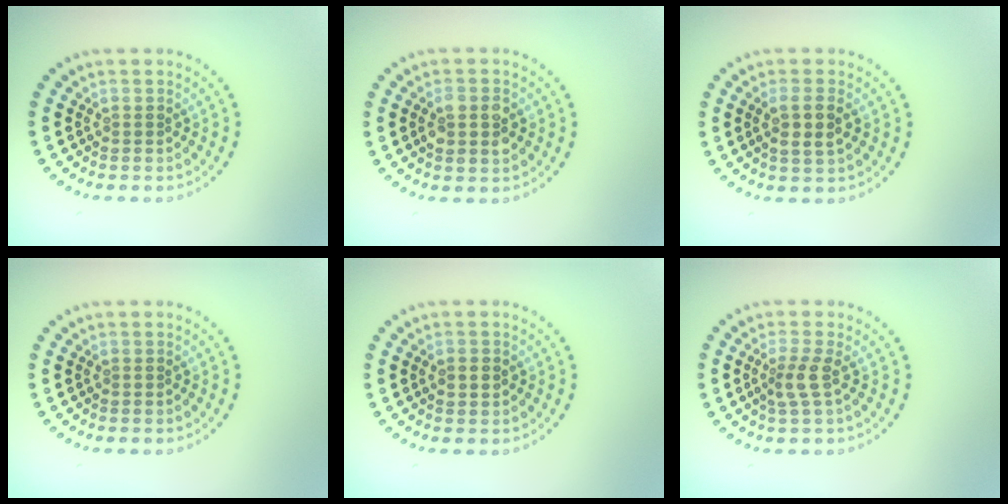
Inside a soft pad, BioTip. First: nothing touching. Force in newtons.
{"total": 2.8, "press": 2.8, "slide": 0.2}
{"total": 2.6, "press": 2.5, "slide": 0.8}
{"total": 0.0}
{"total": 1.9, "press": 1.9, "slide": 0.1}
{"total": 2.0, "press": 1.6, "slide": 1.2}